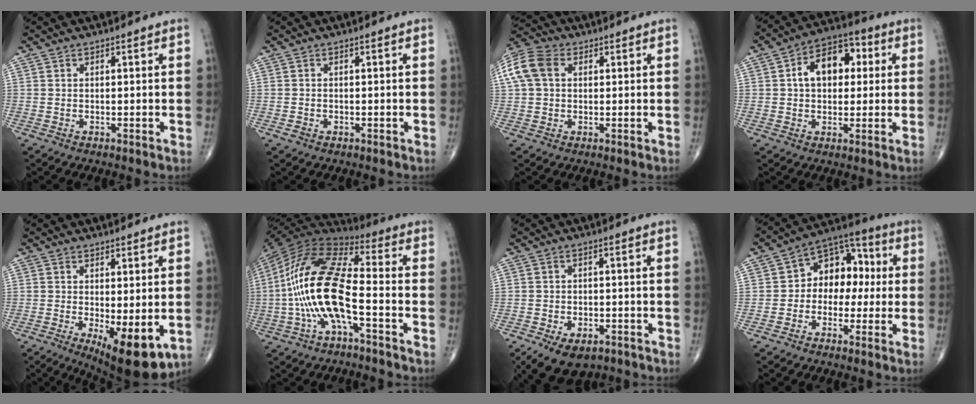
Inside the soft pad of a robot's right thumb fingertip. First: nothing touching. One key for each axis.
{"total": 0.9, "fx": -0.4, "fy": 0.7, "fz": 0.3, "tx": -0.006, "ty": 0.005, "tz": -0.007}
{"total": 10.8, "fx": 2.7, "fy": 7.9, "fz": 6.9, "tx": -0.159, "ty": 0.028, "tz": 0.046}
{"total": 11.8, "fx": 2.2, "fy": 7.9, "fz": 8.6, "tx": -0.106, "ty": 0.023, "tz": 0.026}
{"total": 11.0, "fx": -2.9, "fy": 3.9, "fz": 9.9, "tx": -0.139, "ty": -0.025, "tz": -0.032}
{"total": 18.6, "fx": -4.1, "fy": 6.4, "fz": 16.9, "tx": -0.355, "ty": 0.042, "tz": -0.079}
{"total": 9.7, "fx": -5.9, "fy": 5.6, "fz": 5.3, "tx": -0.080, "ty": 0.017, "tz": -0.086}
{"total": 11.3, "fx": 0.0, "fy": 8.4, "fz": 7.6, "tx": -0.065, "ty": 0.040, "tz": -0.018}